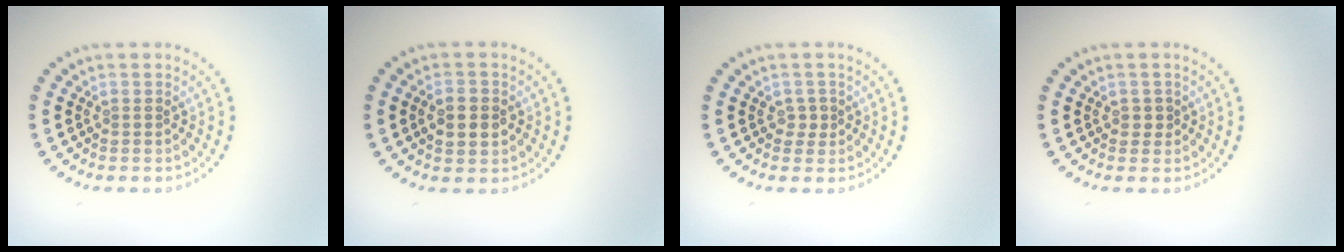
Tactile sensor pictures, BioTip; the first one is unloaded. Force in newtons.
{"total": 2.7, "press": 2.7, "slide": 0.1}
{"total": 1.1, "press": 0.9, "slide": 0.5}
{"total": 0.9, "press": 0.8, "slide": 0.3}